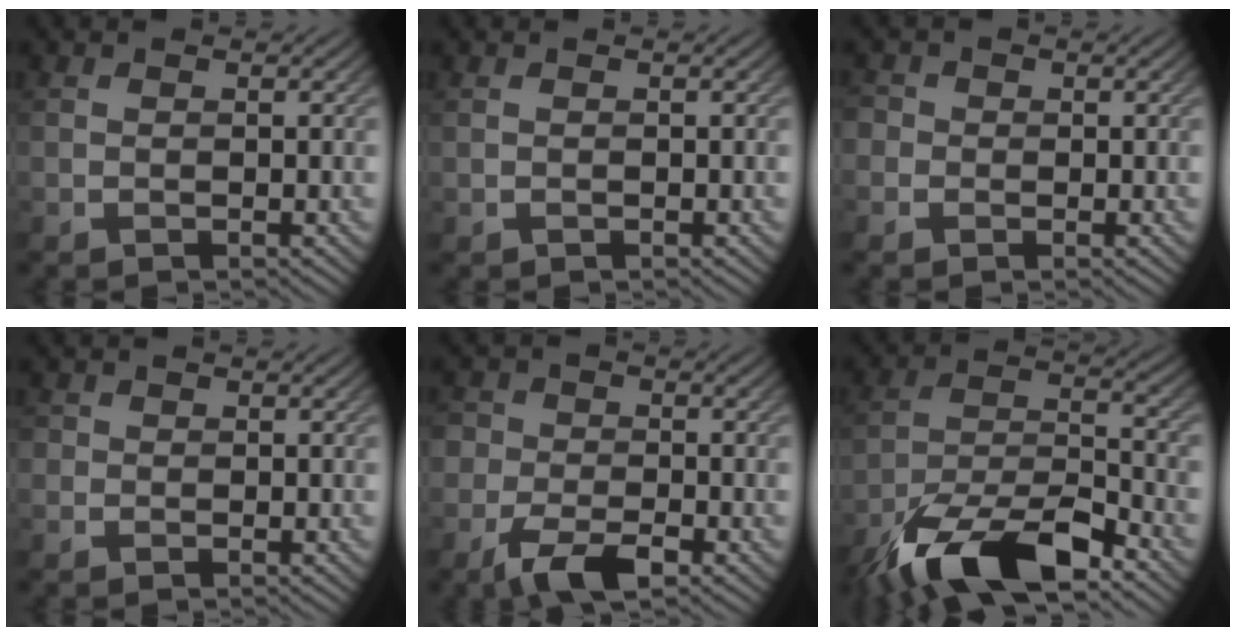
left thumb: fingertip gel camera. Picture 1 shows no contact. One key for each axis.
{"total": 0.0}
{"total": 2.2, "fx": 0.1, "fy": 2.1, "fz": 0.5, "tx": -0.010, "ty": 0.006, "tz": -0.019}
{"total": 1.1, "fx": 0.1, "fy": 1.1, "fz": 0.2, "tx": 0.001, "ty": -0.001, "tz": -0.004}
{"total": 6.2, "fx": -3.3, "fy": 3.5, "fz": 3.8, "tx": -0.075, "ty": -0.005, "tz": -0.071}
{"total": 14.5, "fx": -10.3, "fy": 4.4, "fz": 9.2, "tx": -0.185, "ty": -0.006, "tz": -0.199}